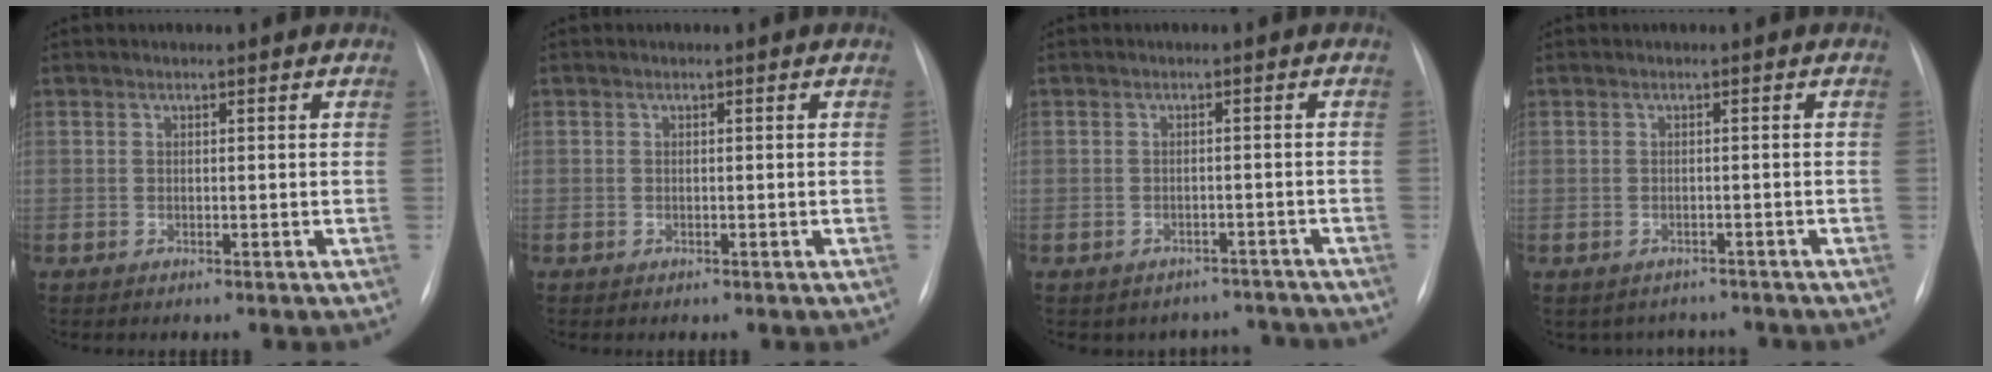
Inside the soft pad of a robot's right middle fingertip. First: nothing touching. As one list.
[{"total": 0.0}, {"total": 6.5, "force": [-5.6, 3.3, -0.4], "torque": [0.018, 0.029, -0.059]}, {"total": 4.4, "force": [-3.8, 2.1, 0.0], "torque": [0.004, 0.011, -0.043]}]